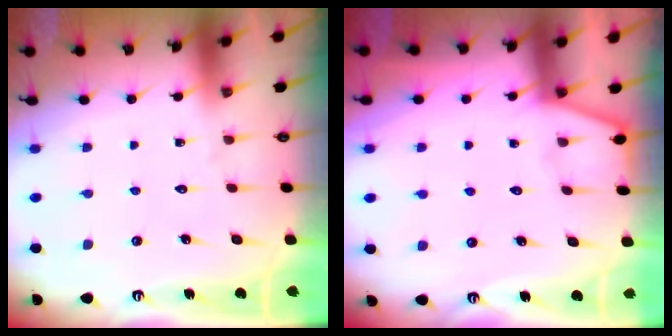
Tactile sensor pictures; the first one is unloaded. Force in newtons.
{"total": 1.5, "press": 1.4, "slide": 0.2}